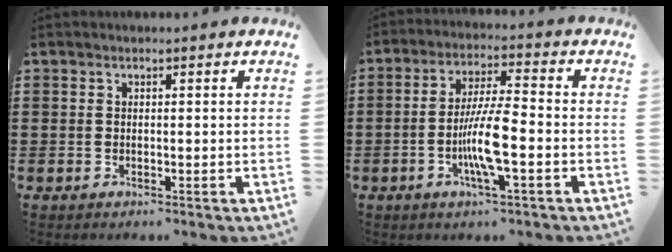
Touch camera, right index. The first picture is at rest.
{"total": 8.4, "force": [-2.4, 1.4, 7.9], "torque": [-0.159, -0.008, -0.049]}